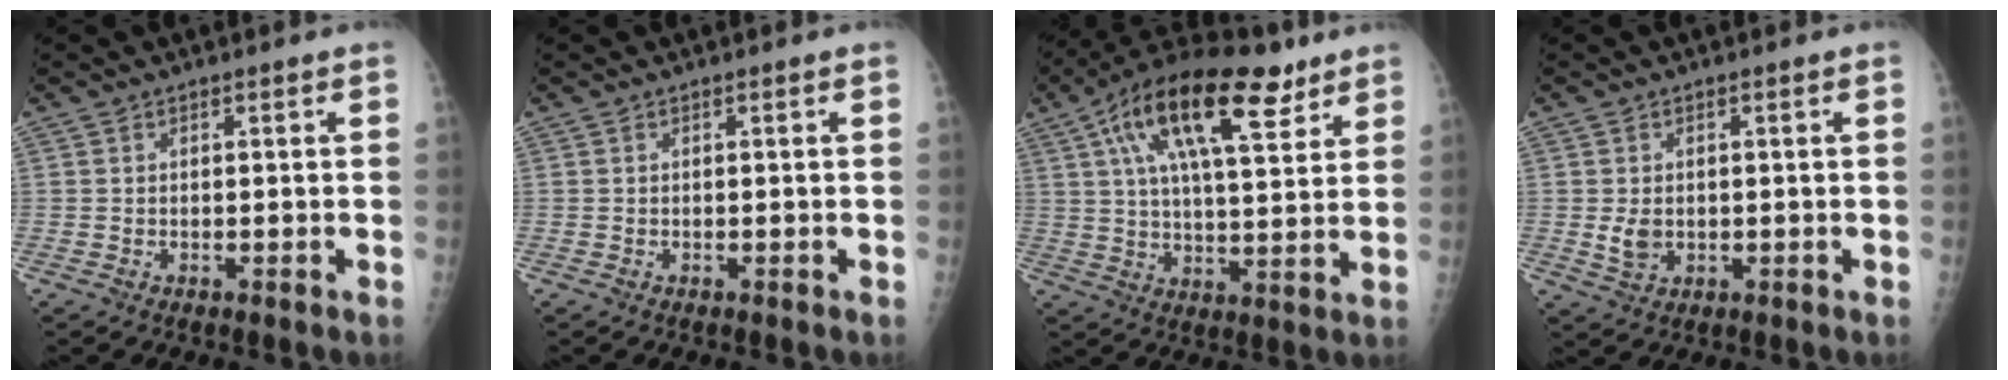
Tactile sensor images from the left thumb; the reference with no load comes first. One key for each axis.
{"total": 0.0}
{"total": 20.5, "fx": 10.6, "fy": 7.9, "fz": 15.6, "tx": -0.247, "ty": -0.010, "tz": 0.176}
{"total": 3.5, "fx": -0.1, "fy": 2.7, "fz": 2.3, "tx": -0.034, "ty": -0.005, "tz": 0.005}